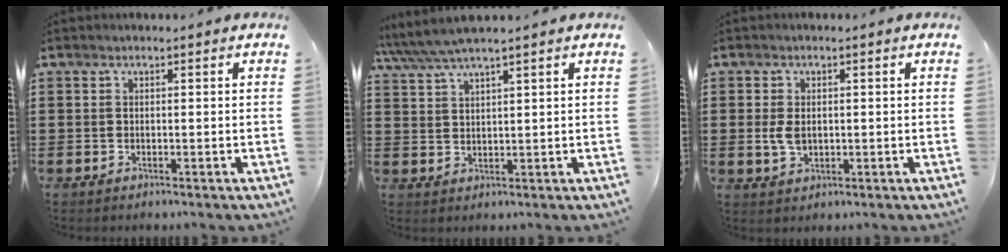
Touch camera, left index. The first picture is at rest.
{"total": 4.0, "force": [3.4, 0.2, 2.2], "torque": [-0.052, -0.008, 0.061]}
{"total": 3.0, "force": [0.0, 2.0, 2.2], "torque": [-0.061, 0.000, -0.004]}